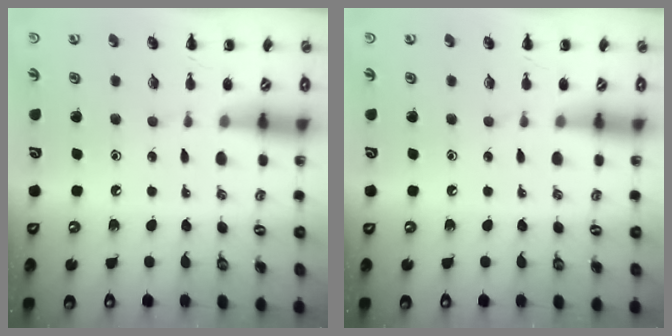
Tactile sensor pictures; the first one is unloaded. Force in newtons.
{"total": 0.0}